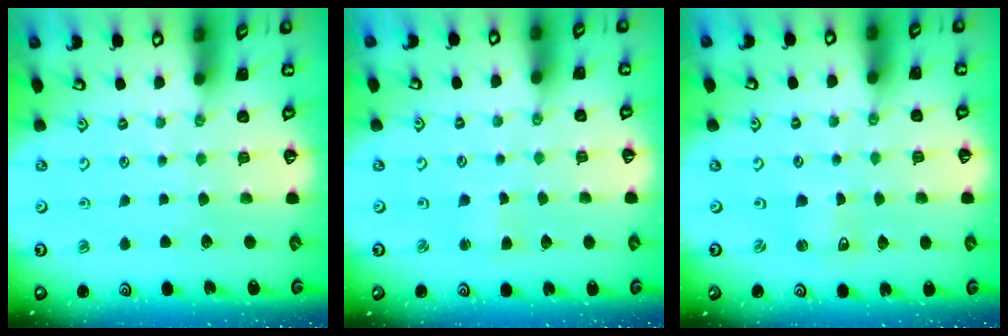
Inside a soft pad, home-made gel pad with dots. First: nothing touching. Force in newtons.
{"total": 1.8, "press": 1.8, "slide": 0.3}
{"total": 0.0}